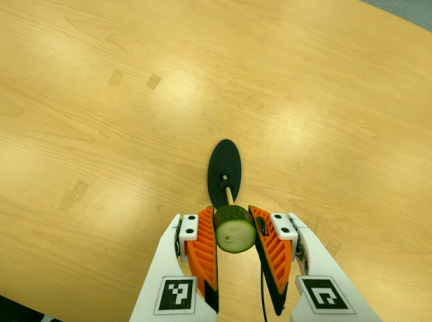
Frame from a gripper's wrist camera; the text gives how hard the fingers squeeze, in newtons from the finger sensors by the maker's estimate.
{"total": 11.0, "left": 10.3, "right": 11.6}